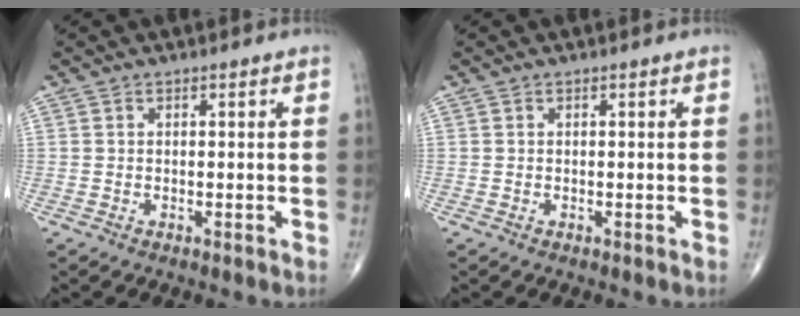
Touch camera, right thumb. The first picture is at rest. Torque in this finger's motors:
{"motor_torque": [-0.03, -0.01, -0.01, 0.02, 0.00]}